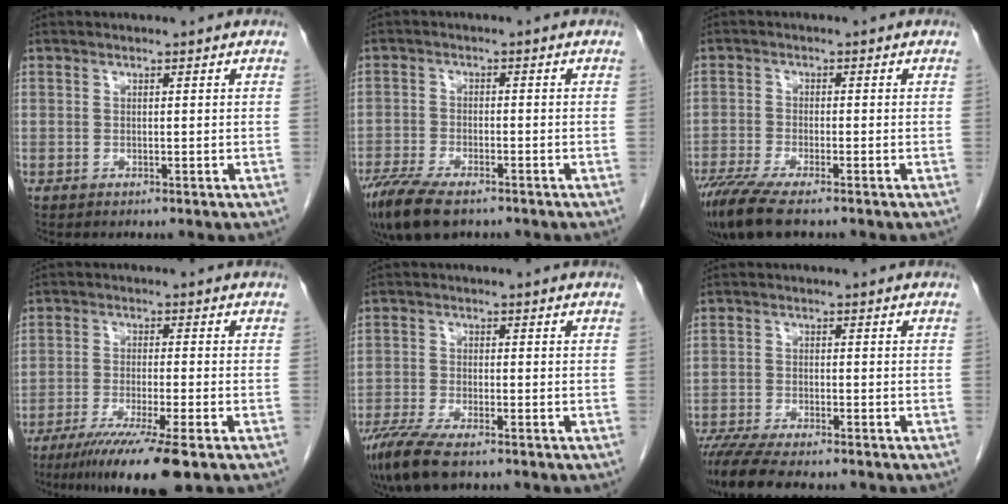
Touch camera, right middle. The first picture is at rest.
{"total": 9.8, "force": [-7.2, 3.2, 5.8], "torque": [-0.105, -0.018, -0.121]}
{"total": 8.5, "force": [-6.5, 1.4, 5.4], "torque": [-0.094, -0.020, -0.111]}
{"total": 10.7, "force": [-7.2, -0.2, 8.0], "torque": [-0.130, -0.029, -0.113]}
{"total": 8.6, "force": [-6.3, 2.0, 5.4], "torque": [-0.101, -0.021, -0.108]}
{"total": 10.6, "force": [-9.0, 1.8, 5.2], "torque": [-0.081, -0.015, -0.142]}